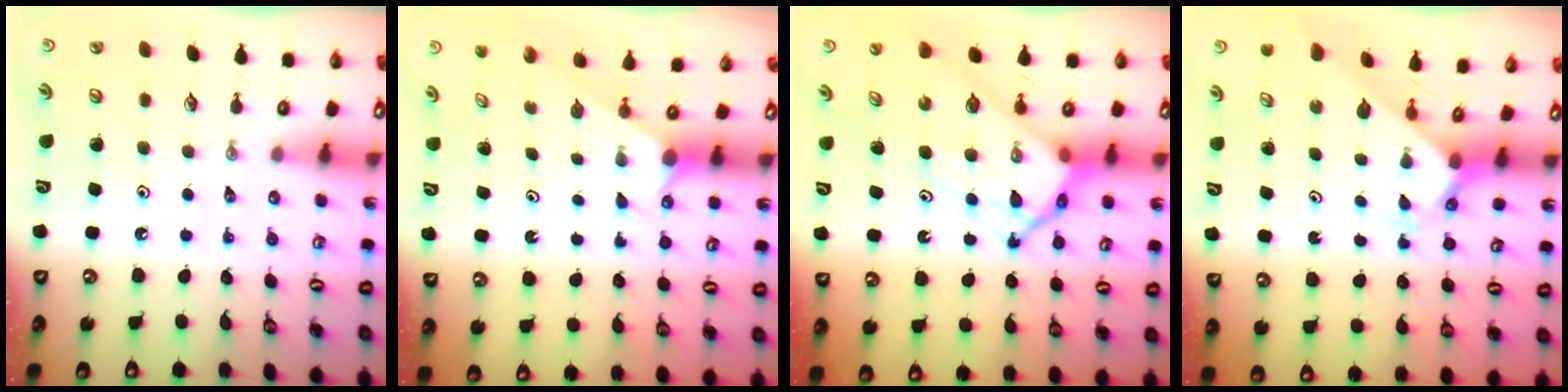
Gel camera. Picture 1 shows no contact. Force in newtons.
{"total": 1.9, "press": 1.9, "slide": 0.3}
{"total": 10.4, "press": 10.4, "slide": 0.7}
{"total": 2.0, "press": 2.0, "slide": 0.2}